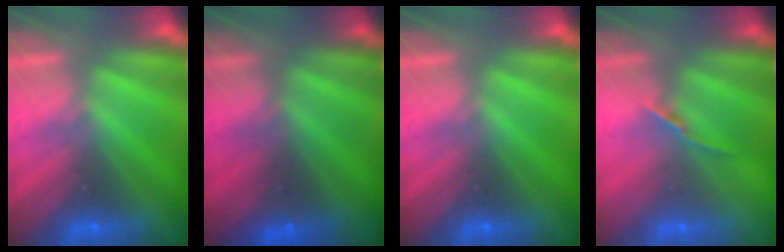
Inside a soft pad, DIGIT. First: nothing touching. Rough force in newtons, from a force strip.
{"total": 1.5}
{"total": 0.0}
{"total": 1.8}